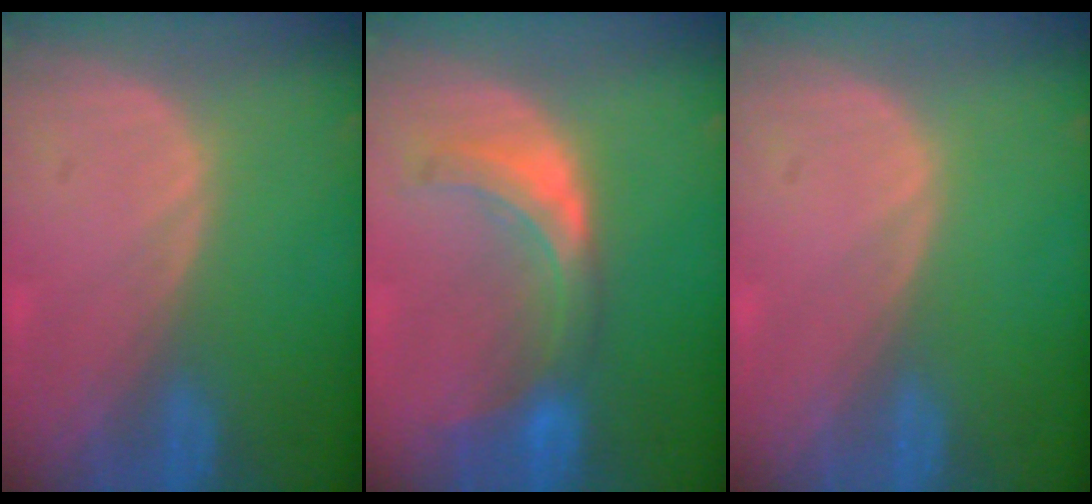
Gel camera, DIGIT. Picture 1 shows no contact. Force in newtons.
{"total": 7.1, "press": 6.7, "slide": 2.2}
{"total": 0.0}